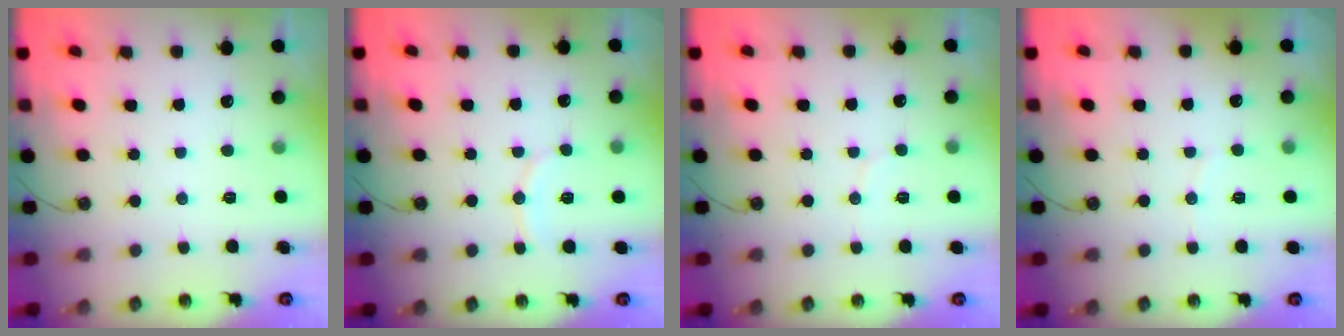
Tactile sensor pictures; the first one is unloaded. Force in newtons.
{"total": 7.1, "press": 6.9, "slide": 1.8}
{"total": 3.9, "press": 3.9, "slide": 0.6}
{"total": 2.0, "press": 1.8, "slide": 0.9}